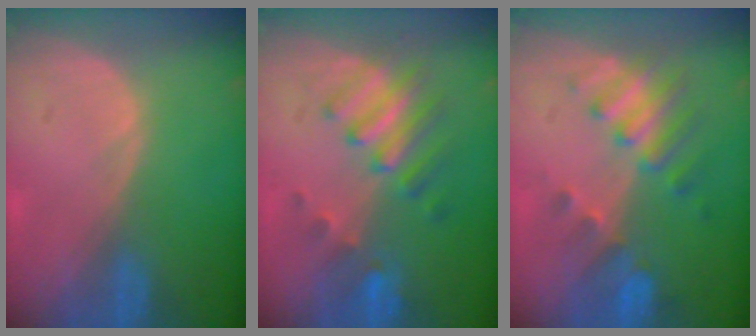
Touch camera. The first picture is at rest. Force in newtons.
{"total": 7.4, "press": 6.8, "slide": 3.0}
{"total": 7.7, "press": 6.7, "slide": 3.6}